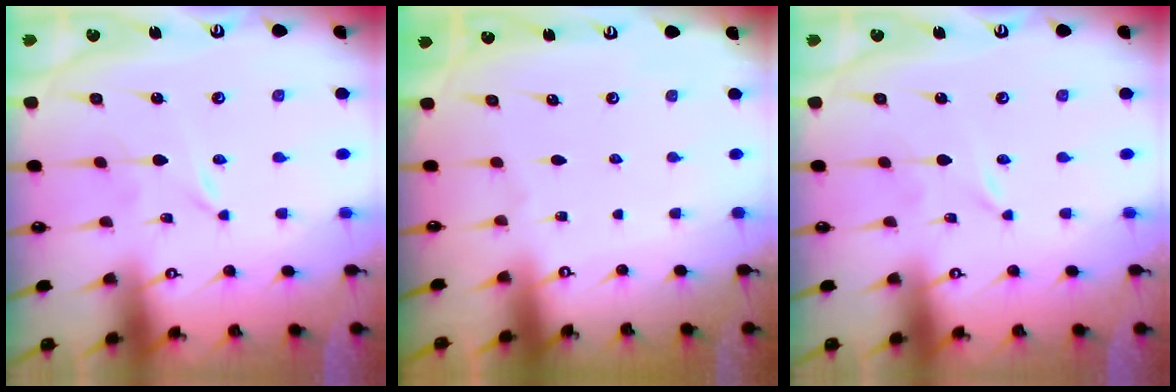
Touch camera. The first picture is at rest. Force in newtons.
{"total": 0.0}
{"total": 0.0}